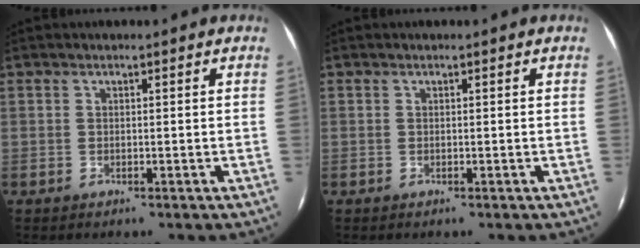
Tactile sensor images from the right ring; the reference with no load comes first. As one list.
[{"total": 0.0}]